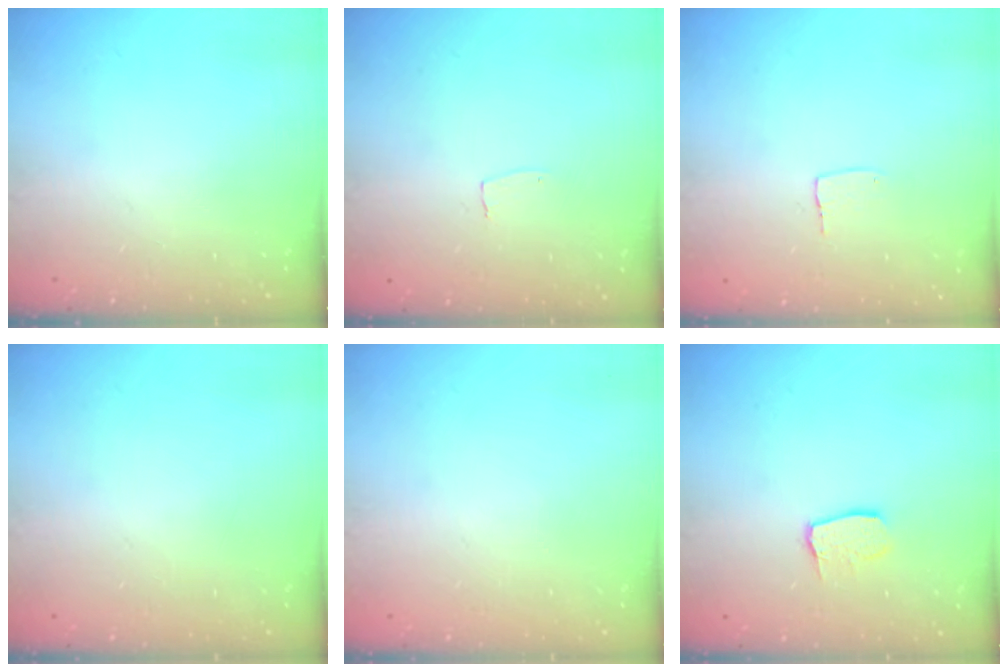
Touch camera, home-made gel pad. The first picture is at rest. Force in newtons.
{"total": 3.0, "press": 3.0, "slide": 0.2}
{"total": 3.8, "press": 3.8, "slide": 0.1}
{"total": 0.0}
{"total": 0.0}
{"total": 6.8, "press": 6.8, "slide": 0.5}